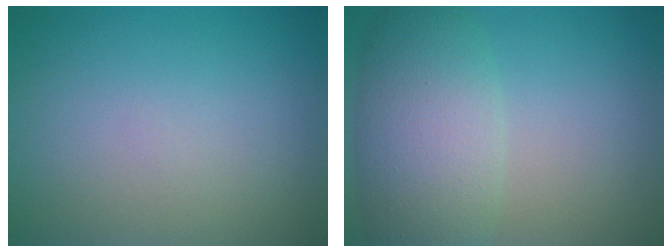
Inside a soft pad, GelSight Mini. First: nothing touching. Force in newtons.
{"total": 6.3, "press": 6.3, "slide": 0.4}